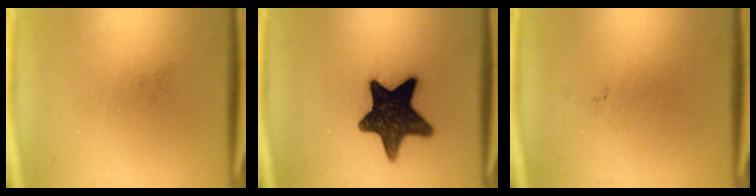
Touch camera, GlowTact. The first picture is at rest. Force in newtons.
{"total": 14.4}
{"total": 0.0}